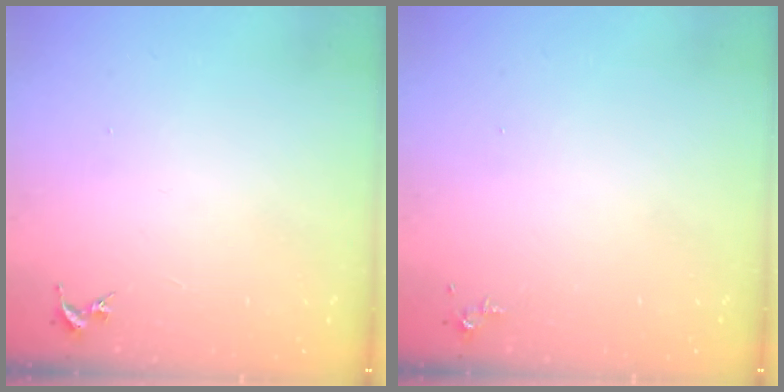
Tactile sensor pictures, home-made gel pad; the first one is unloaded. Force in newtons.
{"total": 3.5, "press": 3.4, "slide": 0.5}